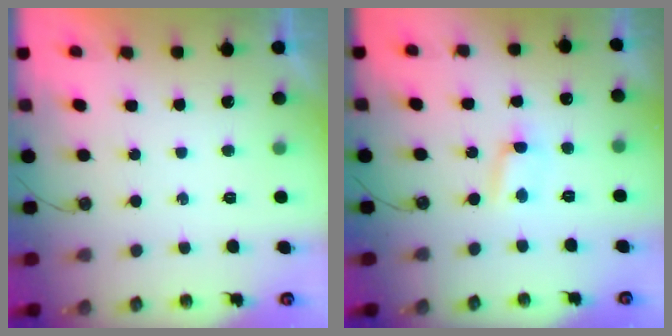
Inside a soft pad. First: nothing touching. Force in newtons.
{"total": 2.5, "press": 2.5, "slide": 0.3}